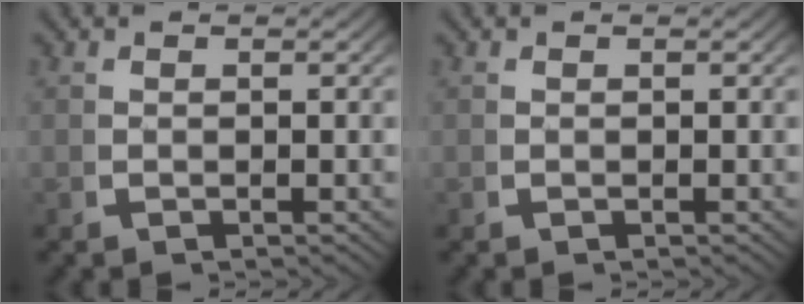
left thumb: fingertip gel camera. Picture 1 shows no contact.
{"total": 0.0}